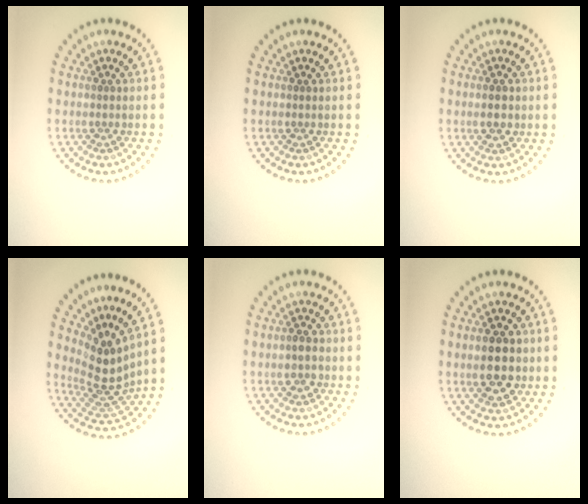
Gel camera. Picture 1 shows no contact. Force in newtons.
{"total": 0.0}
{"total": 2.3, "press": 2.2, "slide": 0.1}
{"total": 4.2, "press": 3.1, "slide": 2.9}
{"total": 1.9, "press": 1.9, "slide": 0.1}
{"total": 4.5, "press": 4.5, "slide": 0.3}